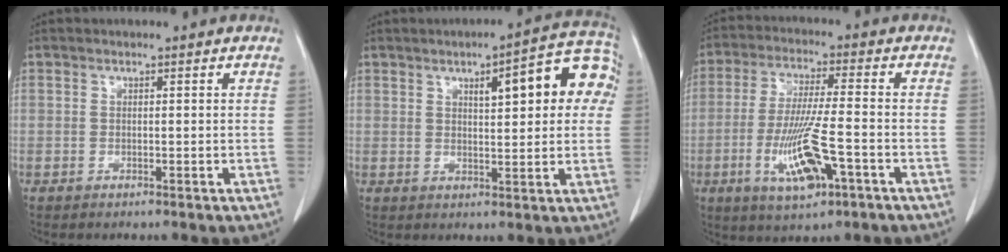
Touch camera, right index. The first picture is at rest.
{"total": 11.7, "force": [3.4, 3.1, 10.8], "torque": [-0.131, 0.032, 0.039]}
{"total": 11.3, "force": [-4.2, 1.5, 10.4], "torque": [-0.206, -0.017, -0.073]}